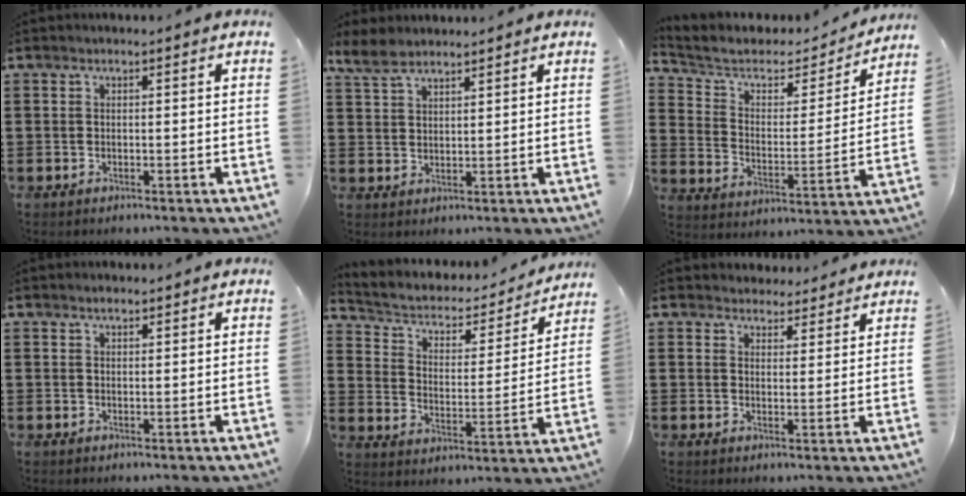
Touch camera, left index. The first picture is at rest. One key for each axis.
{"total": 4.6, "fx": 3.8, "fy": 1.8, "fz": 1.8, "tx": -0.047, "ty": -0.002, "tz": 0.073}
{"total": 5.1, "fx": 3.9, "fy": 2.6, "fz": 2.1, "tx": -0.067, "ty": -0.020, "tz": 0.060}
{"total": 1.1, "fx": 1.0, "fy": 0.3, "fz": 0.4, "tx": -0.009, "ty": 0.002, "tz": 0.019}
{"total": 3.6, "fx": 2.5, "fy": 2.1, "fz": 1.5, "tx": -0.047, "ty": -0.017, "tz": 0.033}
{"total": 3.6, "fx": 3.3, "fy": 1.3, "fz": 0.0, "tx": -0.012, "ty": -0.004, "tz": 0.063}